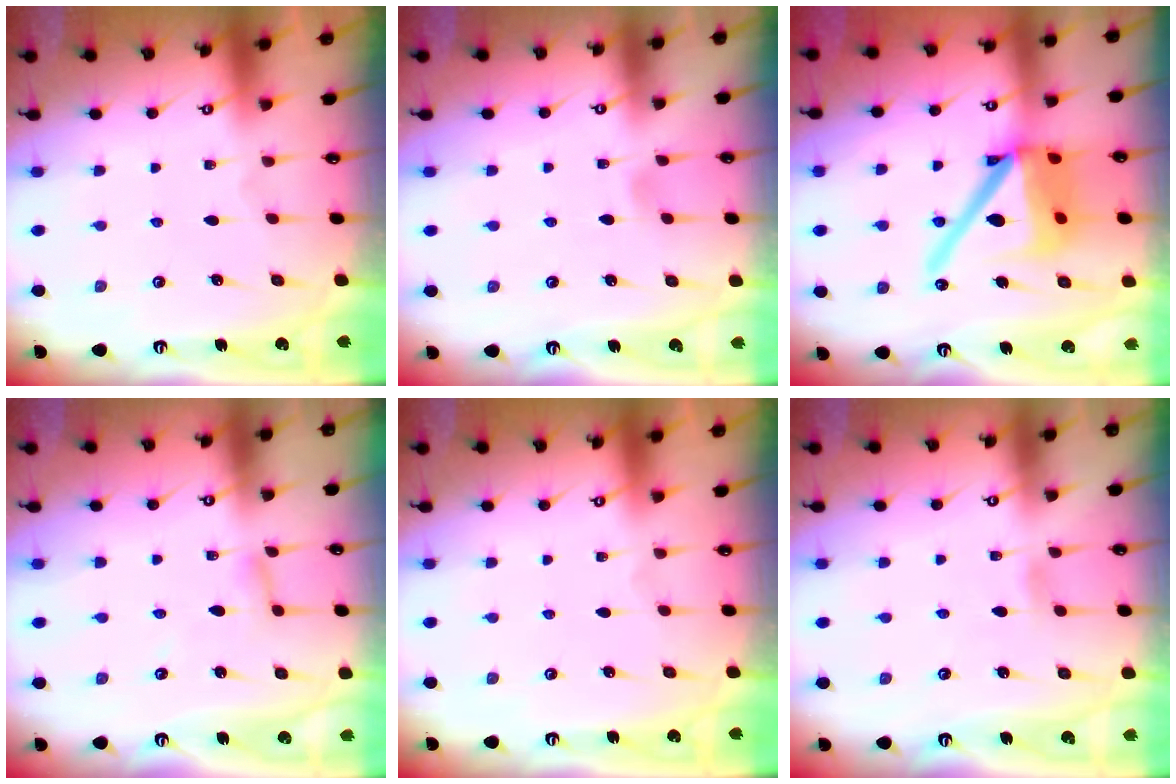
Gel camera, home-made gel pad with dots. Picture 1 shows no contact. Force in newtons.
{"total": 4.3, "press": 4.2, "slide": 0.6}
{"total": 19.4, "press": 19.2, "slide": 2.8}
{"total": 2.5, "press": 2.5, "slide": 0.2}
{"total": 0.0}
{"total": 4.8, "press": 4.7, "slide": 0.4}